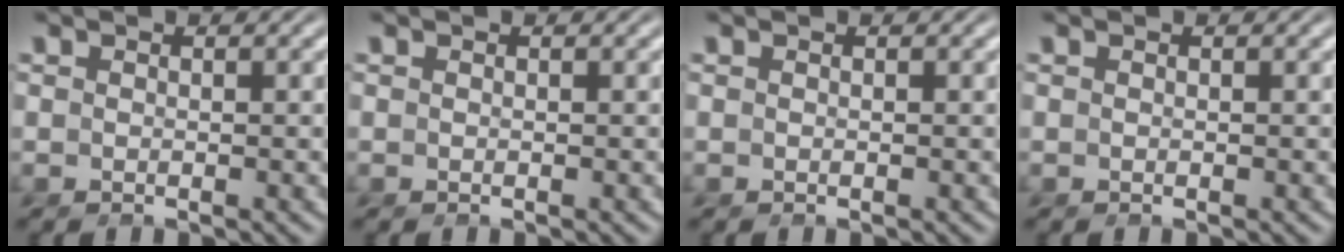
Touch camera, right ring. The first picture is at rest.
{"total": 0.0}
{"total": 0.0}
{"total": 0.0}